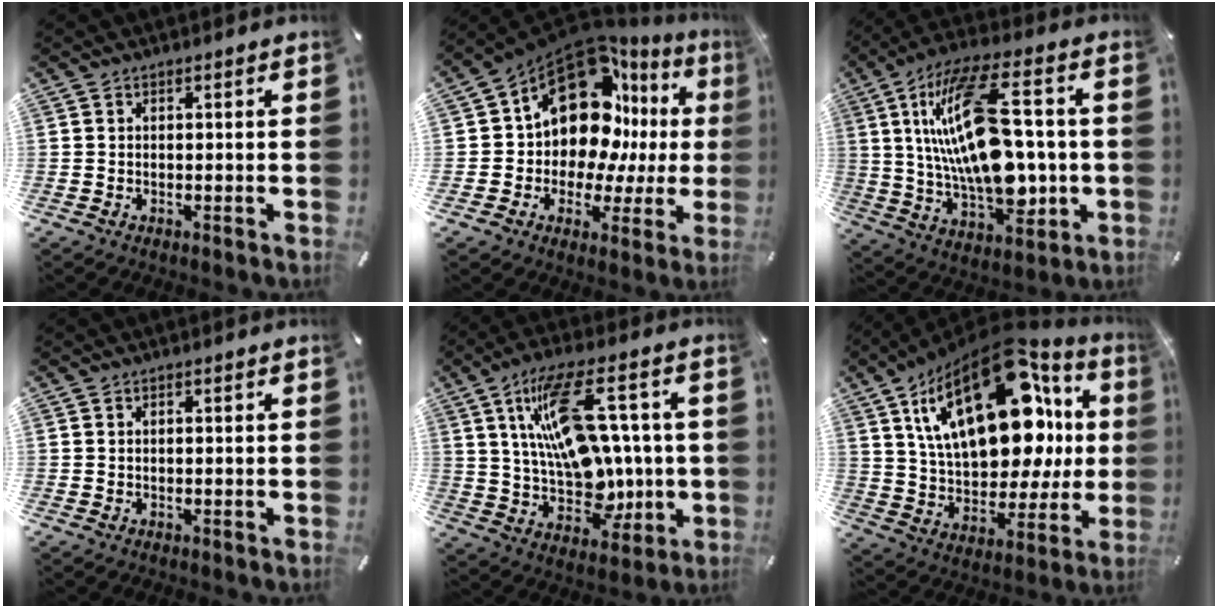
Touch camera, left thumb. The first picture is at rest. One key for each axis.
{"total": 17.1, "fx": 7.1, "fy": 11.5, "fz": 10.5, "tx": -0.172, "ty": -0.078, "tz": 0.118}
{"total": 24.5, "fx": 2.7, "fy": 12.1, "fz": 21.2, "tx": -0.408, "ty": -0.009, "tz": 0.038}
{"total": 0.0}
{"total": 20.3, "fx": 5.7, "fy": 11.8, "fz": 15.5, "tx": -0.276, "ty": -0.023, "tz": 0.095}
{"total": 27.9, "fx": 9.4, "fy": 15.5, "fz": 21.2, "tx": -0.349, "ty": -0.053, "tz": 0.161}